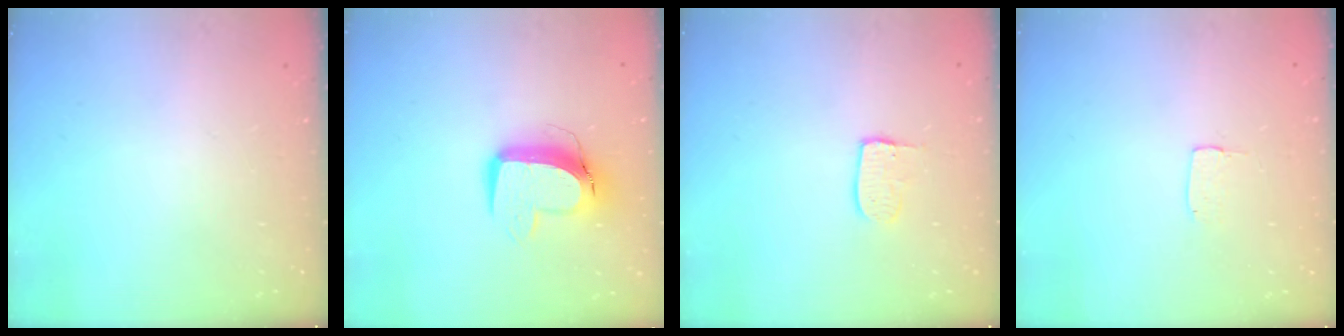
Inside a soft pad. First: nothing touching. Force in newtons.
{"total": 11.6, "press": 11.5, "slide": 1.3}
{"total": 6.3, "press": 6.3, "slide": 0.3}
{"total": 2.9, "press": 2.9, "slide": 0.2}